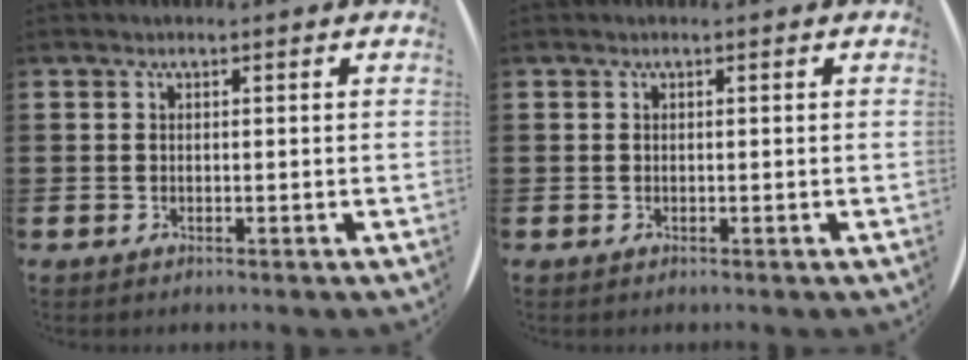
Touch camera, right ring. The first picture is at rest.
{"total": 0.0}